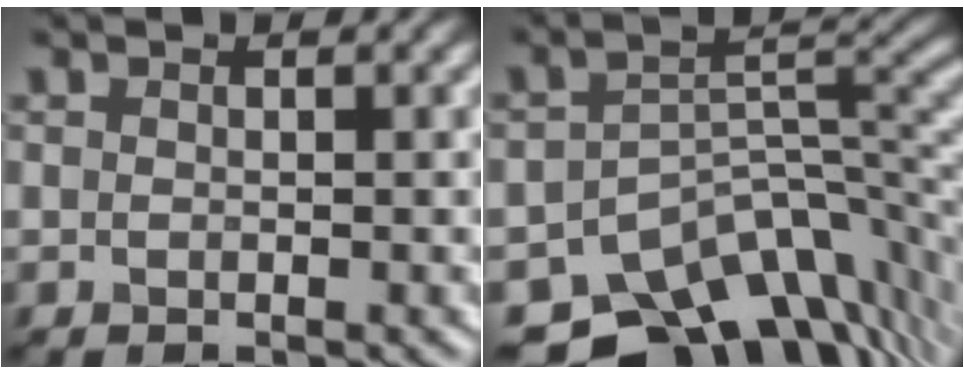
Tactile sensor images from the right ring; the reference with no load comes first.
{"total": 11.8, "force": [-8.0, 5.9, 6.4], "torque": [-0.095, -0.008, -0.130]}